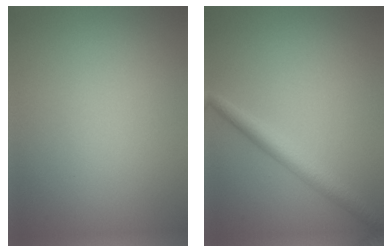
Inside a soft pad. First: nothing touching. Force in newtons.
{"total": 2.7, "press": 2.7, "slide": 0.0}